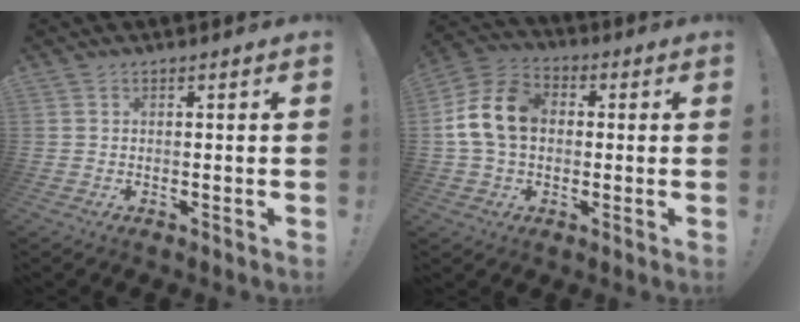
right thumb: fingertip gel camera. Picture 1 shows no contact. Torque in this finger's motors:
{"motor_torque": [1.40, 1.32, 0.60, 0.00, 0.36]}